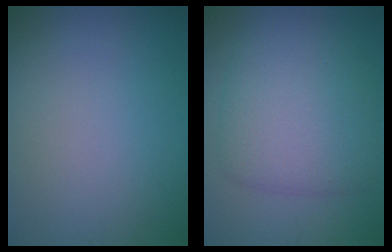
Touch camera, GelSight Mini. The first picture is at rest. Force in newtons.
{"total": 6.4, "press": 6.3, "slide": 0.4}